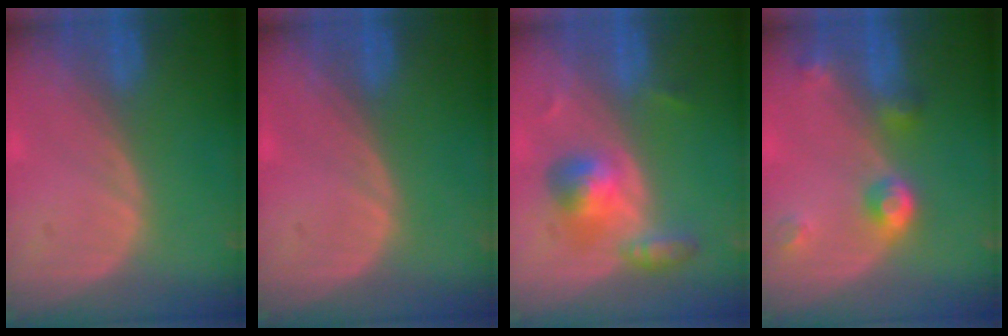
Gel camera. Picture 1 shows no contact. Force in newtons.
{"total": 0.0}
{"total": 5.4, "press": 5.3, "slide": 1.4}
{"total": 4.8, "press": 4.4, "slide": 2.0}